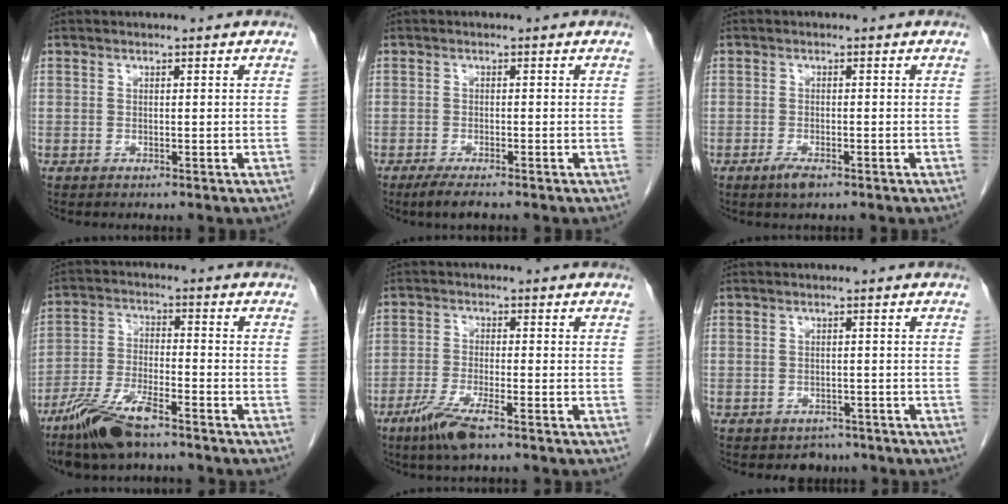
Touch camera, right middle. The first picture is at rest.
{"total": 3.0, "force": [-2.3, 0.2, 1.9], "torque": [-0.043, -0.010, -0.041]}
{"total": 2.3, "force": [-1.5, 0.6, 1.6], "torque": [-0.034, -0.003, -0.026]}
{"total": 10.2, "force": [-7.3, 2.4, 6.7], "torque": [-0.140, -0.018, -0.138]}
{"total": 5.9, "force": [-3.8, 0.5, 4.5], "torque": [-0.096, -0.013, -0.073]}
{"total": 2.5, "force": [-2.0, 1.6, 0.2], "torque": [-0.007, 0.004, -0.024]}